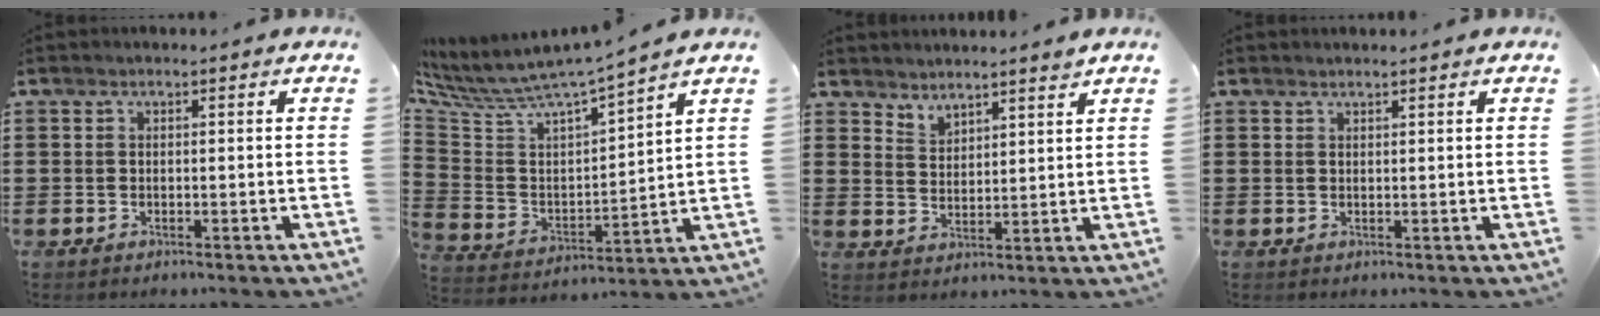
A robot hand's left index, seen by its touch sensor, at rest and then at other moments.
{"total": 6.3, "force": [5.8, 0.4, 2.4], "torque": [-0.079, -0.054, 0.092]}
{"total": 3.4, "force": [3.4, 0.4, 0.0], "torque": [-0.011, -0.010, 0.064]}
{"total": 0.8, "force": [0.8, -0.1, 0.1], "torque": [-0.004, -0.002, 0.016]}